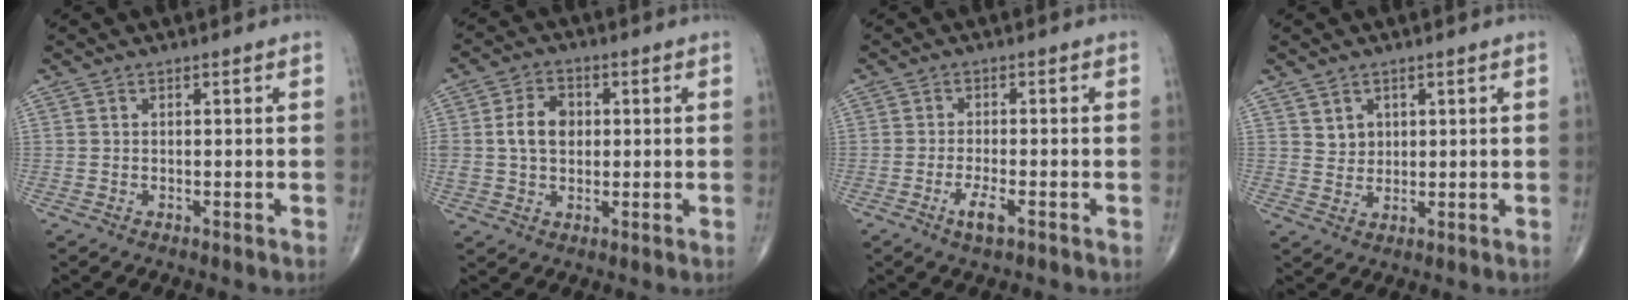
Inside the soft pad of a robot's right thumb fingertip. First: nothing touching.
{"total": 7.2, "force": [0.7, 5.2, 4.9], "torque": [-0.076, 0.007, 0.011]}
{"total": 3.6, "force": [-1.9, 0.9, 3.0], "torque": [-0.063, 0.003, -0.036]}
{"total": 3.1, "force": [1.6, 2.6, 0.7], "torque": [0.005, -0.013, 0.033]}